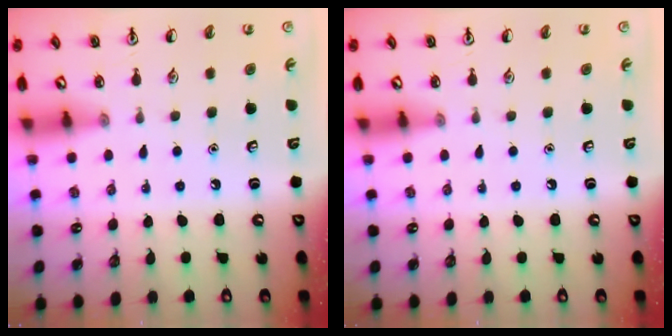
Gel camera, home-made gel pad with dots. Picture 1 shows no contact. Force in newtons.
{"total": 0.0}